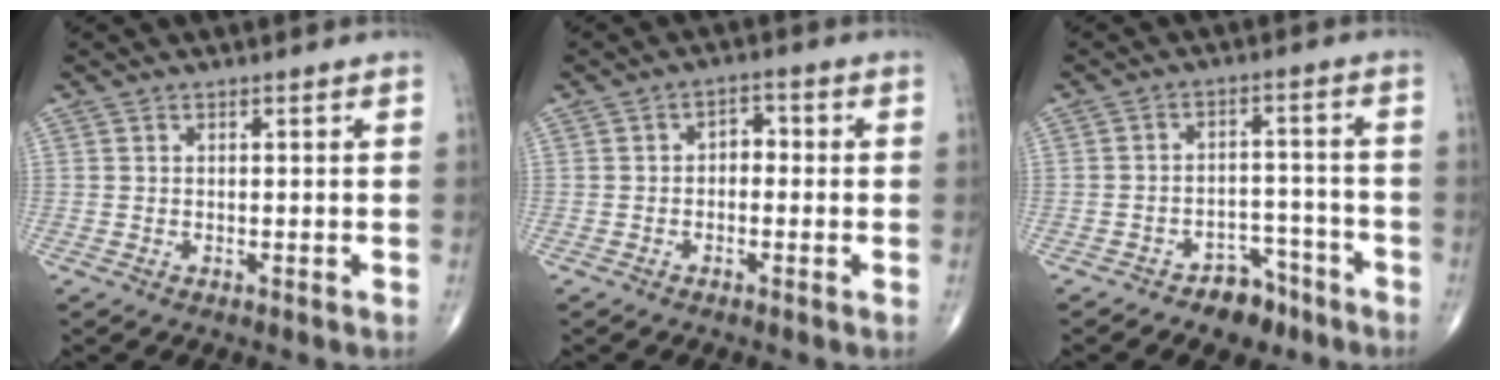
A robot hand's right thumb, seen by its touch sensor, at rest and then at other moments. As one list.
[{"total": 2.9, "force": [-0.3, 2.1, 2.1], "torque": [-0.013, 0.014, -0.015]}, {"total": 6.7, "force": [-4.7, 4.1, 2.4], "torque": [-0.005, 0.044, -0.070]}]